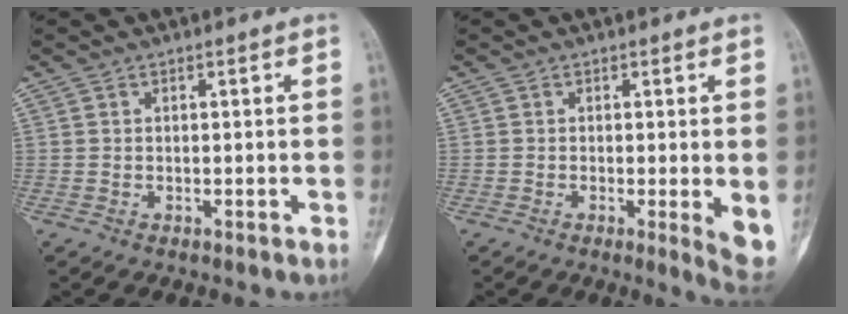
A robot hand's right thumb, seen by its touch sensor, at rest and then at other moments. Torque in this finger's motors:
{"motor_torque": [-0.55, 0.26, 0.07, 0.01, 0.07]}